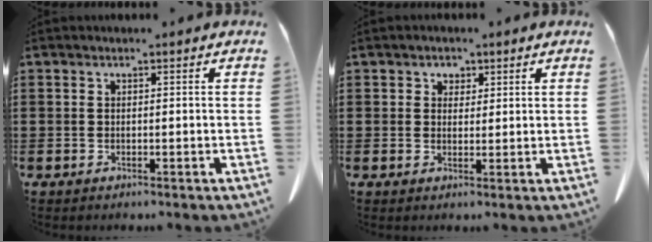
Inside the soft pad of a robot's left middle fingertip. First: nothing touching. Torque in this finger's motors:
{"motor_torque": [0.44, 0.33, -0.03, 0.00]}